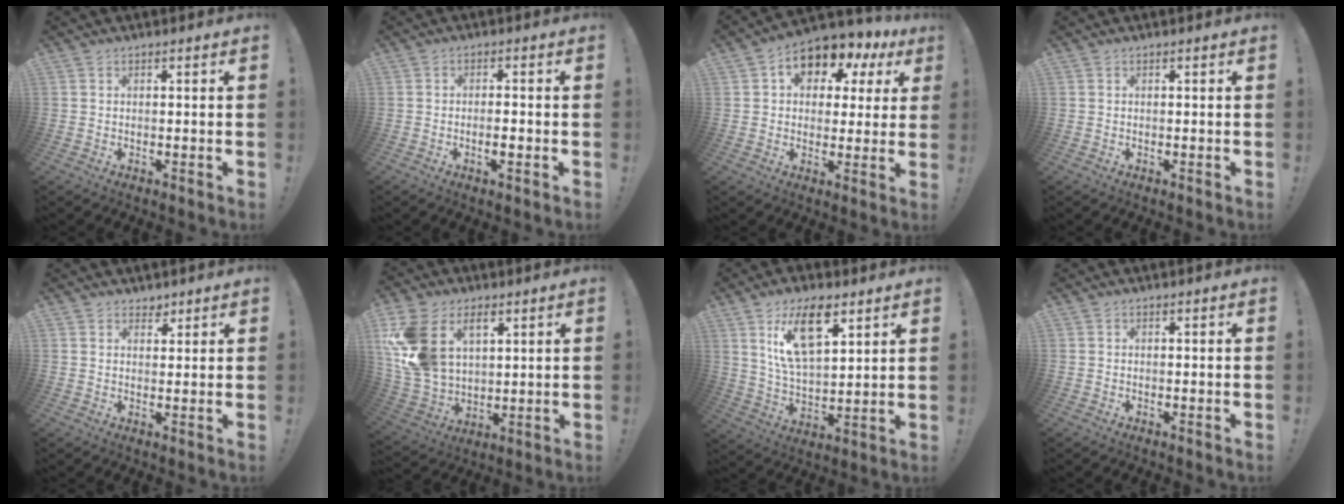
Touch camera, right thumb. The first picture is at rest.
{"total": 3.2, "force": [-1.5, 0.6, 2.8], "torque": [-0.038, 0.001, -0.027]}
{"total": 9.3, "force": [4.4, 6.5, 5.0], "torque": [-0.076, -0.028, 0.083]}
{"total": 0.0}
{"total": 3.0, "force": [2.1, 2.1, 0.5], "torque": [0.003, -0.010, 0.037]}
{"total": 17.4, "force": [7.2, 12.1, 10.3], "torque": [-0.214, -0.035, 0.137]}
{"total": 15.2, "force": [7.9, 6.9, 11.0], "torque": [-0.198, -0.025, 0.139]}
{"total": 0.0}